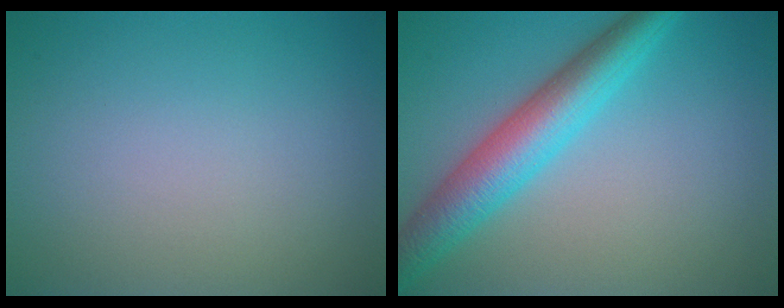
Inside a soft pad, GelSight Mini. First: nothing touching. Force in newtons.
{"total": 6.3, "press": 6.3, "slide": 0.0}